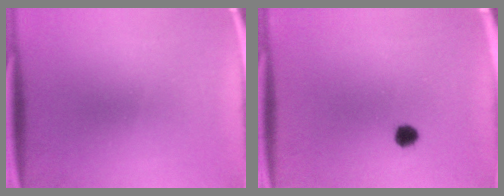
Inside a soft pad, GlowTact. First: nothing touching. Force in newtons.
{"total": 2.4}